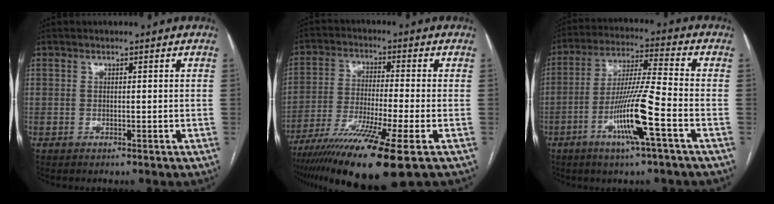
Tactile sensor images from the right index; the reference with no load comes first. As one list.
[{"total": 14.9, "force": [-9.4, -0.5, 11.5], "torque": [-0.212, -0.043, -0.164]}, {"total": 11.9, "force": [-4.7, -0.5, 10.9], "torque": [-0.212, -0.008, -0.090]}]